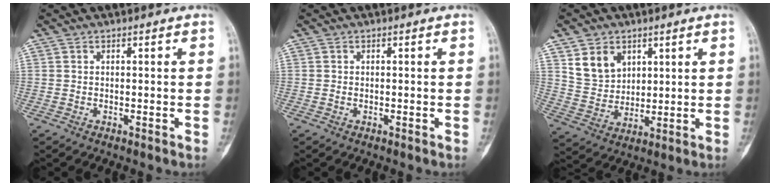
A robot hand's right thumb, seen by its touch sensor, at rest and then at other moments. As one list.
[{"total": 0.6, "force": [0.0, 0.5, 0.4], "torque": [-0.010, 0.002, 0.000]}, {"total": 8.5, "force": [4.1, 6.4, 3.9], "torque": [-0.049, -0.023, 0.088]}]